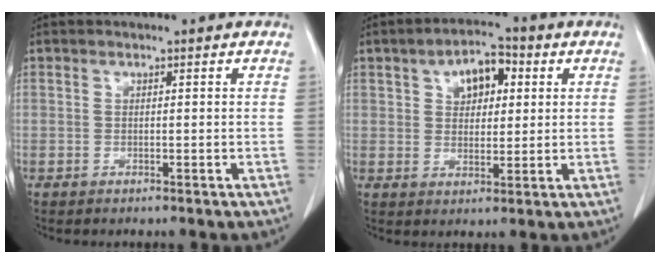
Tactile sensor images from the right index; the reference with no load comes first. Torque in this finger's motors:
{"motor_torque": [0.56, 0.52, 0.13, 0.05]}